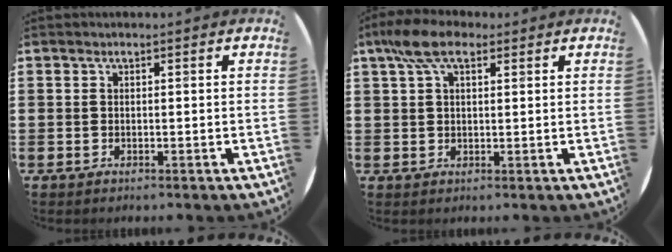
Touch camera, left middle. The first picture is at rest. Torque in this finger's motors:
{"motor_torque": [1.22, -0.92, 0.42, 0.17]}